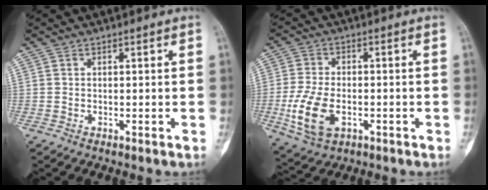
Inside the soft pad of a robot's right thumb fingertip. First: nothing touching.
{"total": 9.4, "force": [-2.5, 5.6, 7.1], "torque": [-0.150, 0.000, -0.045]}